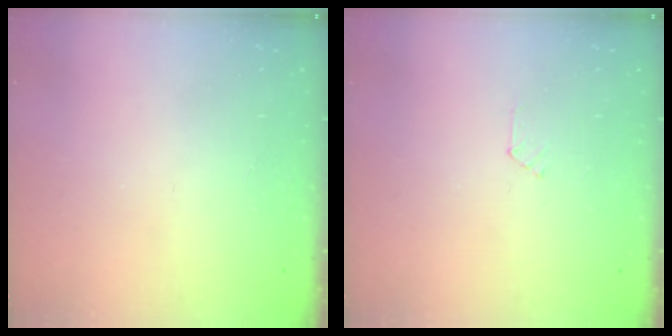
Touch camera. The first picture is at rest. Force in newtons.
{"total": 3.0, "press": 3.0, "slide": 0.4}